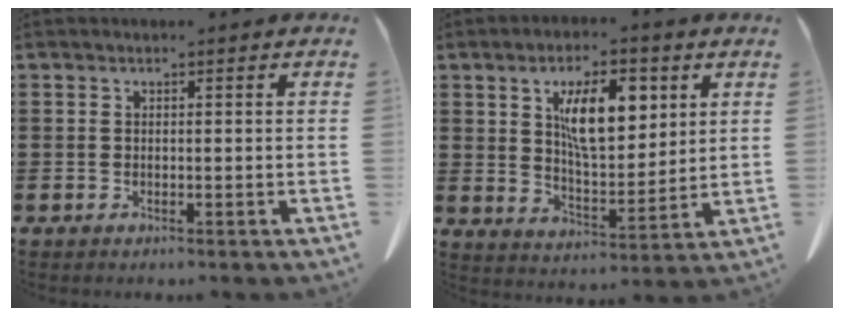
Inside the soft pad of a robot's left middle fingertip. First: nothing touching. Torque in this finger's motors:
{"motor_torque": [2.14, 0.00, 1.02, 0.18]}